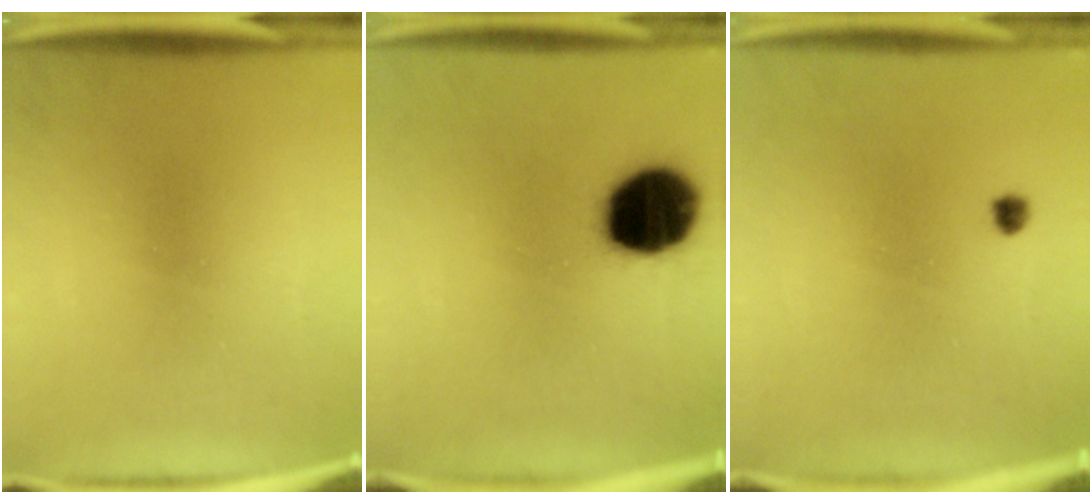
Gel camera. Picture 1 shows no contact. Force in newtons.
{"total": 19.2}
{"total": 1.2}